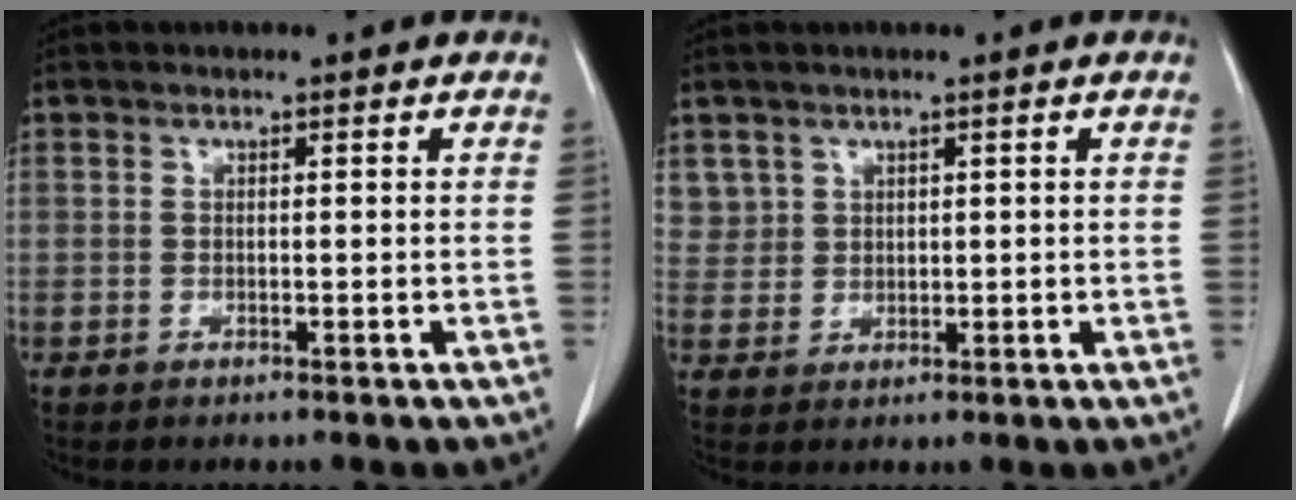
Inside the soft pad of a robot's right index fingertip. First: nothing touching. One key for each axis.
{"total": 3.9, "fx": 2.3, "fy": 3.1, "fz": -0.2, "tx": 0.021, "ty": 0.006, "tz": 0.046}